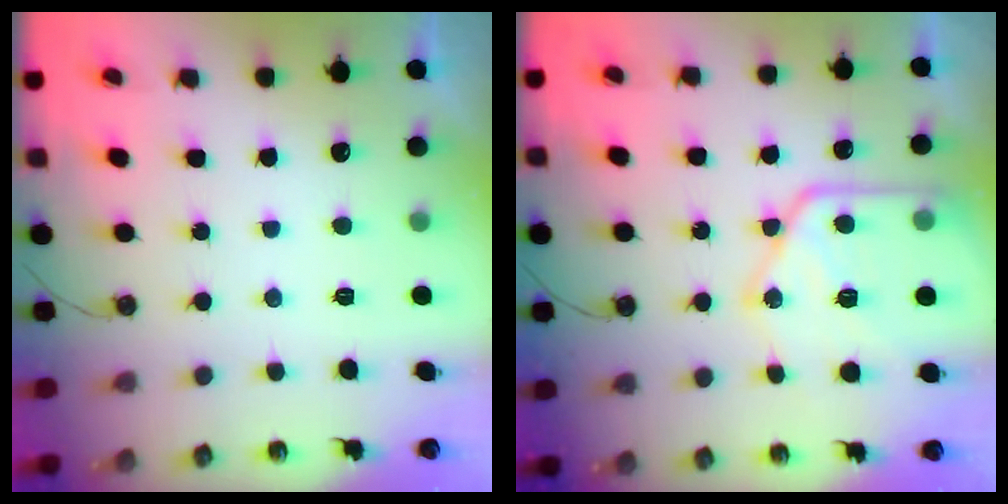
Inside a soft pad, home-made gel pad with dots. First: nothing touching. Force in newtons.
{"total": 18.7, "press": 18.6, "slide": 1.7}